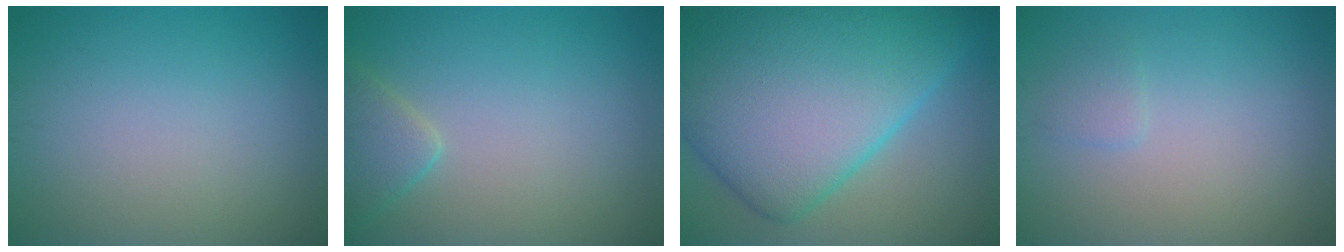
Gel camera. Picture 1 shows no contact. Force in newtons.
{"total": 2.6, "press": 2.6, "slide": 0.2}
{"total": 16.2, "press": 16.2, "slide": 0.3}
{"total": 0.9, "press": 0.9, "slide": 0.1}